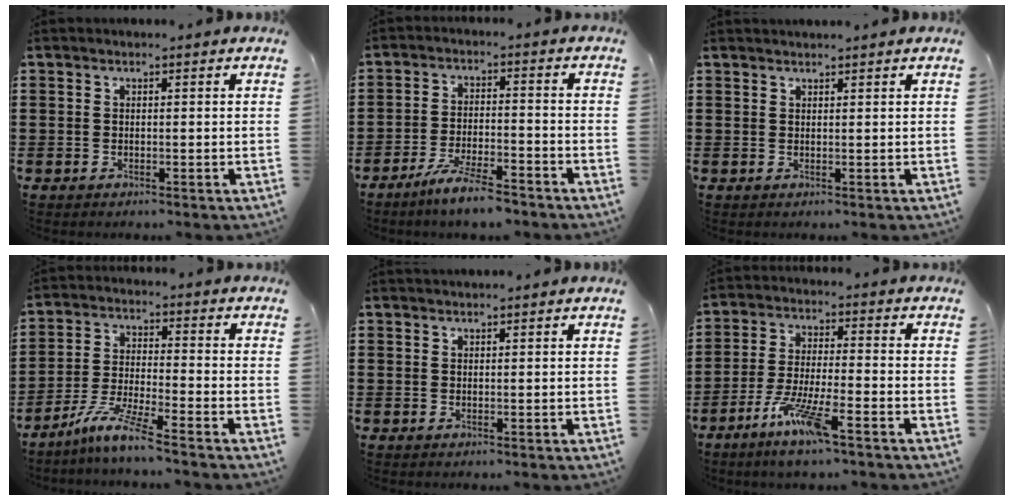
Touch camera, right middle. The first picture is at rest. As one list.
[{"total": 6.2, "force": [-5.3, 0.5, 3.2], "torque": [-0.071, -0.005, -0.101]}, {"total": 1.0, "force": [1.0, -0.1, 0.0], "torque": [-0.003, -0.002, 0.019]}, {"total": 6.9, "force": [-5.7, -0.1, 3.9], "torque": [-0.088, -0.013, -0.114]}, {"total": 0.8, "force": [0.8, 0.0, 0.0], "torque": [-0.002, -0.001, 0.015]}, {"total": 7.6, "force": [-4.9, 0.7, 5.7], "torque": [-0.115, -0.007, -0.090]}]